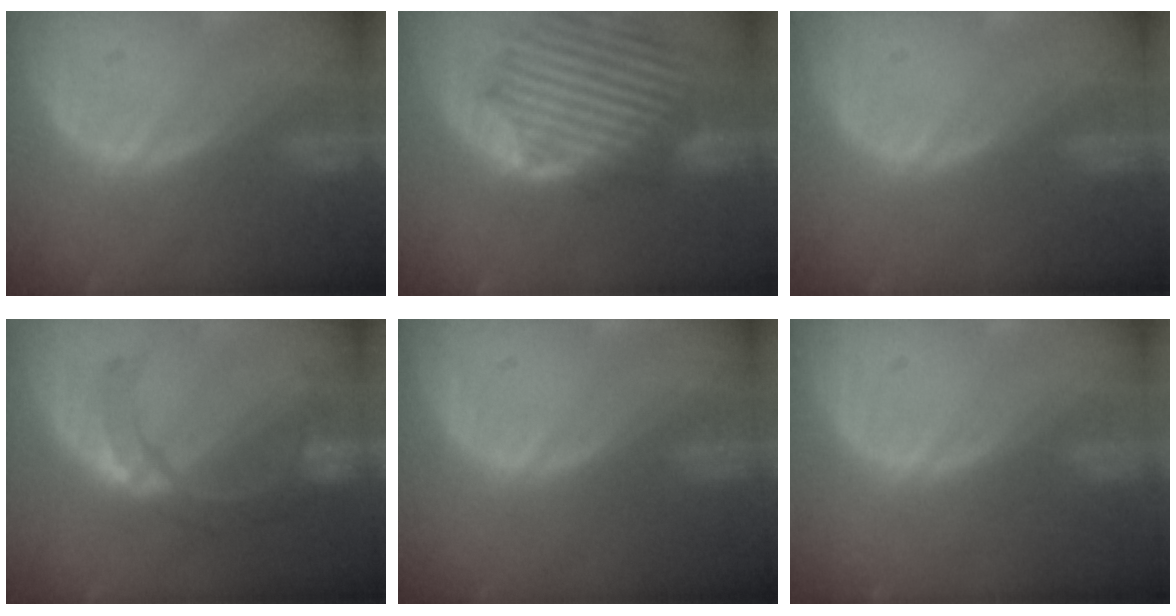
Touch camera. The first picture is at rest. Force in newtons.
{"total": 12.0, "press": 11.3, "slide": 4.1}
{"total": 0.0}
{"total": 7.2, "press": 7.1, "slide": 1.1}
{"total": 0.0}
{"total": 0.0}